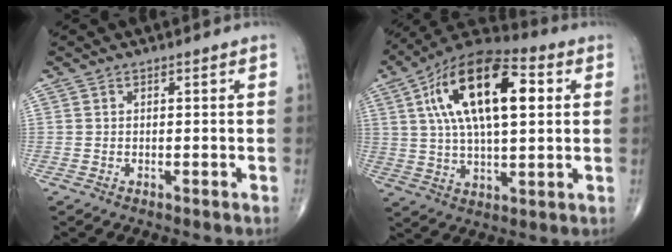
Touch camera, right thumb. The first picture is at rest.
{"total": 21.1, "force": [5.5, 9.4, 18.0], "torque": [-0.304, 0.015, 0.081]}